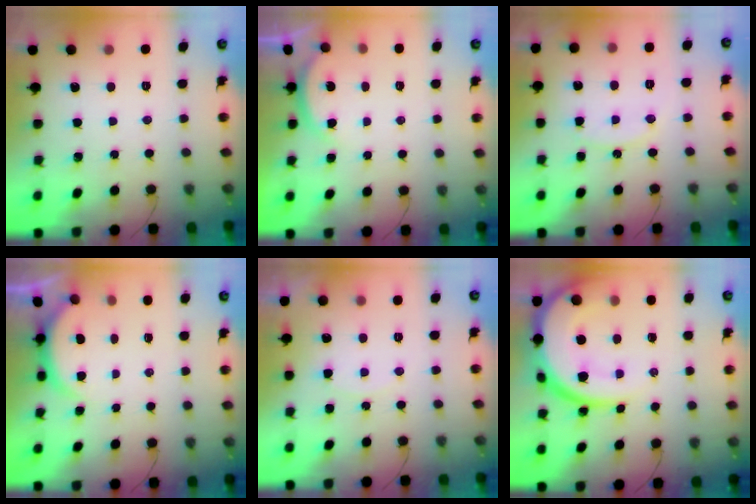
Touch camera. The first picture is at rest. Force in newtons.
{"total": 3.2, "press": 3.2, "slide": 0.6}
{"total": 10.9, "press": 10.9, "slide": 0.9}
{"total": 2.5, "press": 2.5, "slide": 0.6}
{"total": 5.6, "press": 5.6, "slide": 0.5}
{"total": 17.4, "press": 17.4, "slide": 1.0}